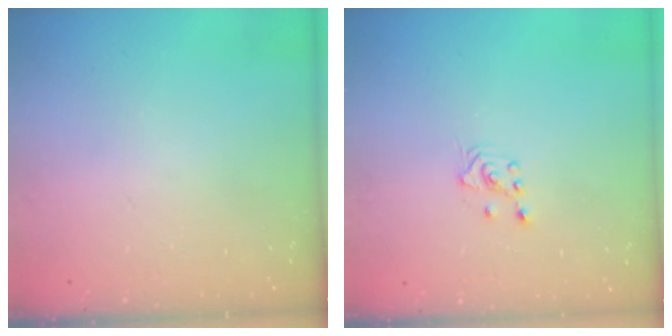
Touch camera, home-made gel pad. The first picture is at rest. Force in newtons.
{"total": 2.1, "press": 2.1, "slide": 0.2}